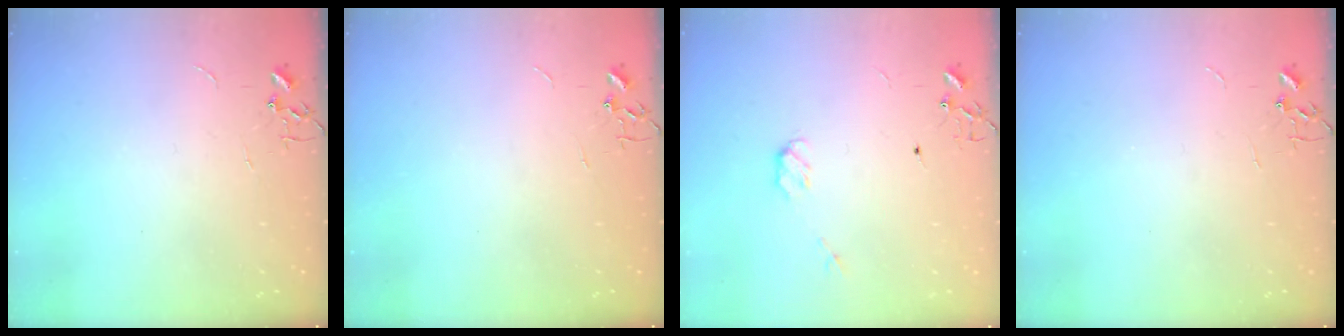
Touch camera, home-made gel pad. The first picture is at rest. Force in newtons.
{"total": 0.0}
{"total": 3.8, "press": 3.7, "slide": 0.6}
{"total": 0.0}